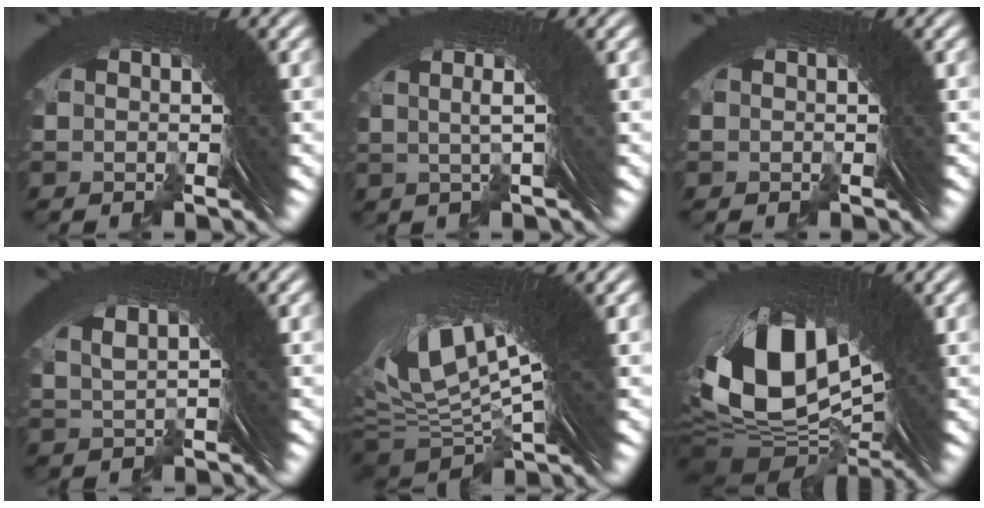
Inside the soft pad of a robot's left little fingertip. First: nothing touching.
{"total": 4.4, "force": [2.1, 0.2, 3.9], "torque": [-0.041, 0.023, 0.024]}
{"total": 0.0}
{"total": 2.9, "force": [1.7, 0.2, 2.3], "torque": [-0.040, 0.009, 0.037]}
{"total": 15.9, "force": [5.6, 7.9, 12.6], "torque": [-0.226, 0.013, 0.089]}
{"total": 15.1, "force": [-0.7, 9.8, 11.5], "torque": [-0.224, -0.051, 0.018]}